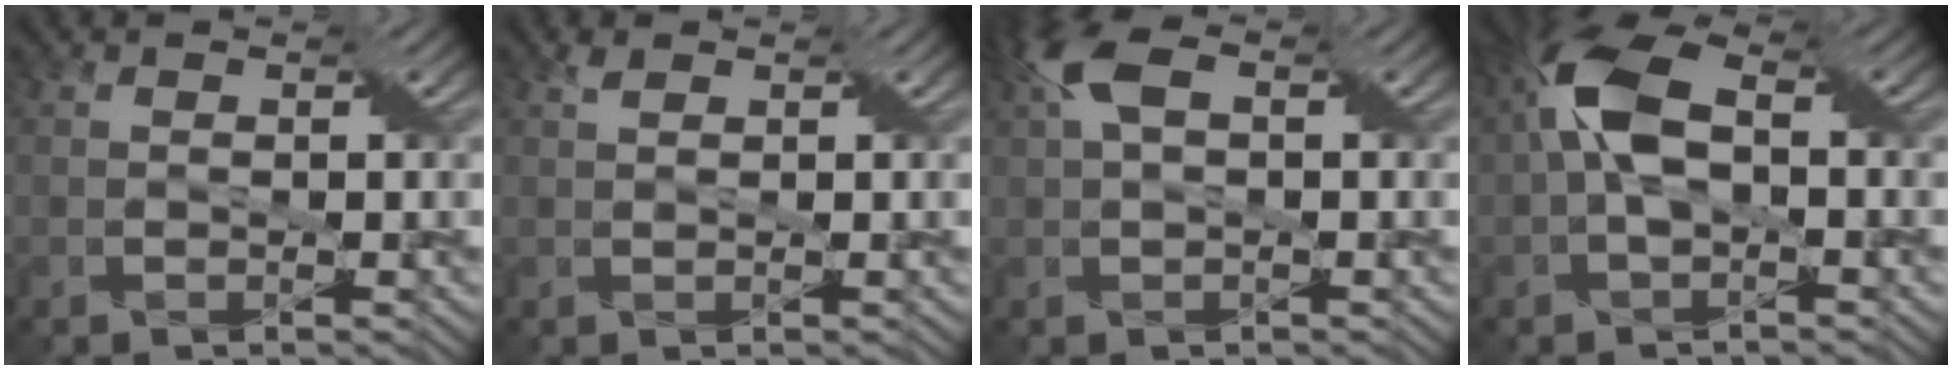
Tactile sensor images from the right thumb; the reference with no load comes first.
{"total": 0.9, "force": [0.7, 0.3, 0.5], "torque": [-0.015, 0.004, 0.013]}
{"total": 5.6, "force": [1.5, 2.4, 4.9], "torque": [-0.109, 0.020, 0.023]}
{"total": 8.5, "force": [0.5, 4.4, 7.2], "torque": [-0.160, 0.024, 0.000]}